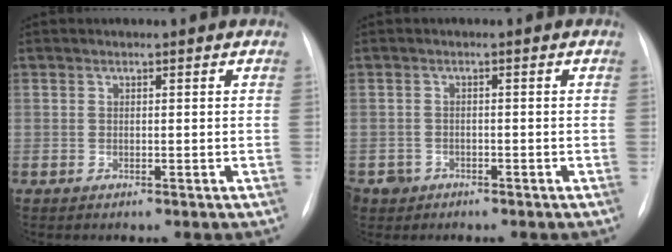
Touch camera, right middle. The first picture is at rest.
{"total": 3.3, "force": [-1.7, 2.8, 0.0], "torque": [0.001, 0.007, -0.029]}